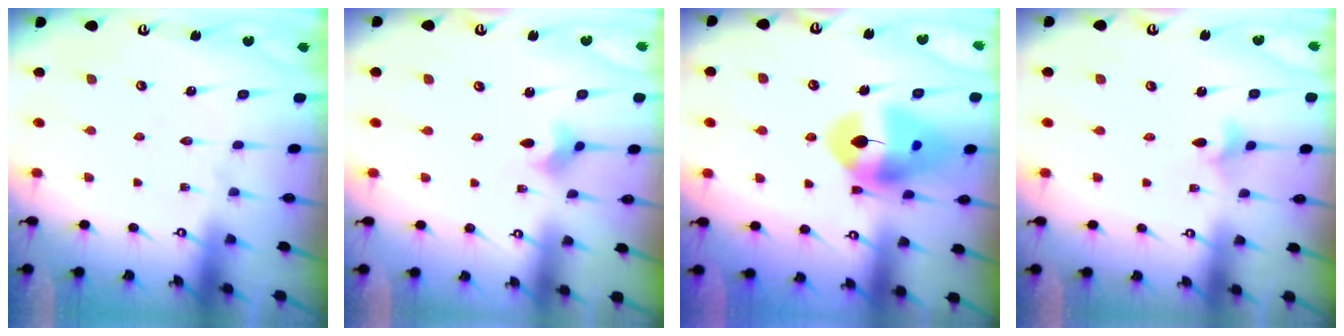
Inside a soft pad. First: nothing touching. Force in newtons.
{"total": 2.6, "press": 2.6, "slide": 0.5}
{"total": 16.3, "press": 16.2, "slide": 2.2}
{"total": 3.4, "press": 3.3, "slide": 0.5}